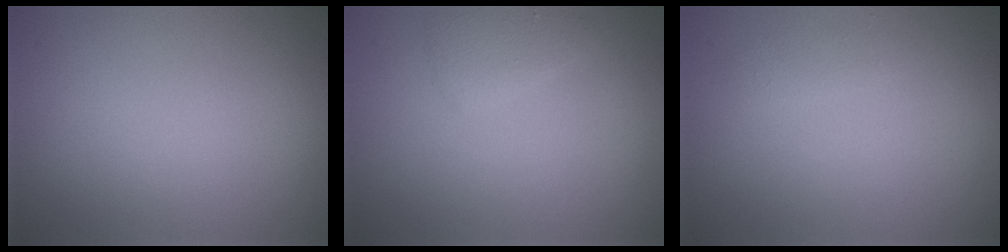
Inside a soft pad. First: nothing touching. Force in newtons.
{"total": 1.6, "press": 1.6, "slide": 0.1}
{"total": 0.9, "press": 0.9, "slide": 0.0}